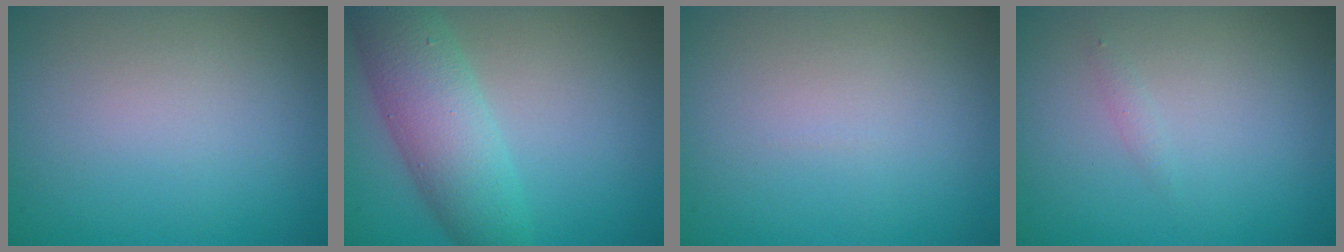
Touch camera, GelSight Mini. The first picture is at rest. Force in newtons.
{"total": 6.3, "press": 6.3, "slide": 0.2}
{"total": 0.0}
{"total": 0.6, "press": 0.6, "slide": 0.0}